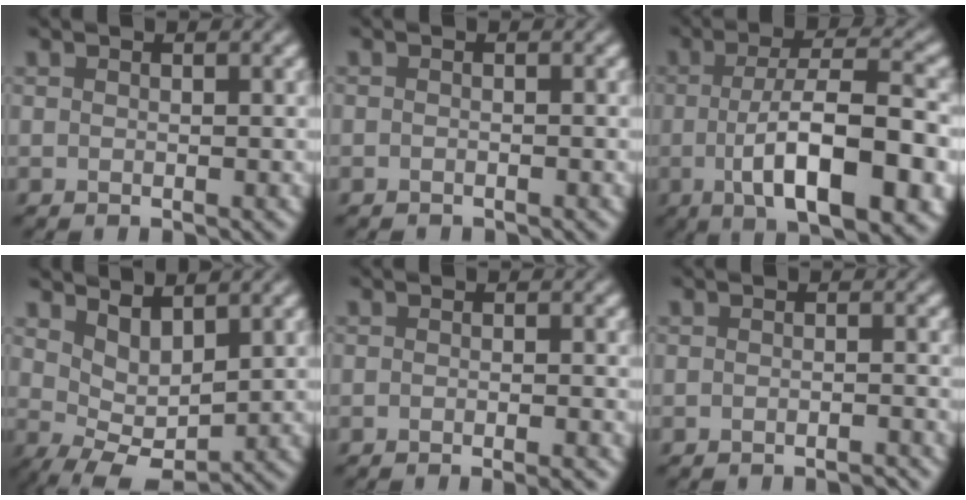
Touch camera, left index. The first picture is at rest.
{"total": 0.6, "force": [-0.6, -0.1, 0.0], "torque": [0.001, 0.000, -0.011]}
{"total": 11.2, "force": [-2.7, 3.5, 10.3], "torque": [-0.159, -0.009, -0.043]}
{"total": 3.3, "force": [1.4, 1.5, 2.6], "torque": [-0.058, -0.014, 0.032]}
{"total": 1.8, "force": [-1.2, 0.3, 1.3], "torque": [-0.008, -0.005, -0.022]}
{"total": 1.4, "force": [-1.4, 0.0, 0.4], "torque": [-0.002, -0.002, -0.027]}